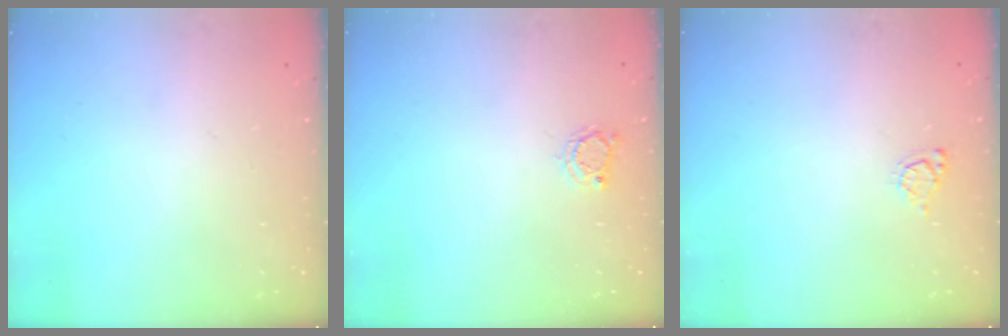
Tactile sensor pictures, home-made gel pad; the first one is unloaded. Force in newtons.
{"total": 2.9, "press": 2.8, "slide": 0.4}
{"total": 3.8, "press": 3.8, "slide": 0.3}